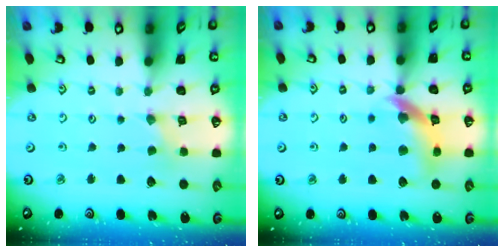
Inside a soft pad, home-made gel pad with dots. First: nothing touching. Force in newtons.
{"total": 13.4, "press": 13.3, "slide": 1.7}